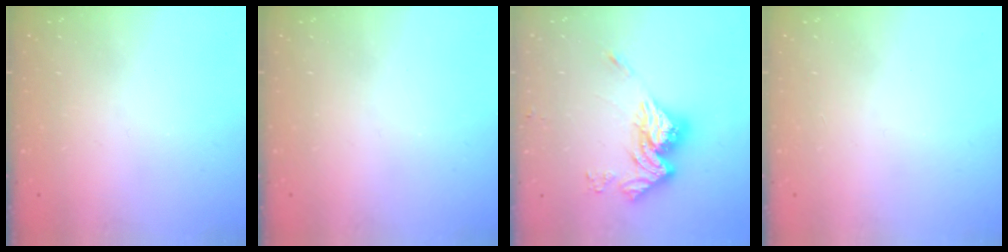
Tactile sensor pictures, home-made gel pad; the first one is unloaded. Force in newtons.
{"total": 0.0}
{"total": 15.5, "press": 15.5, "slide": 1.4}
{"total": 0.0}